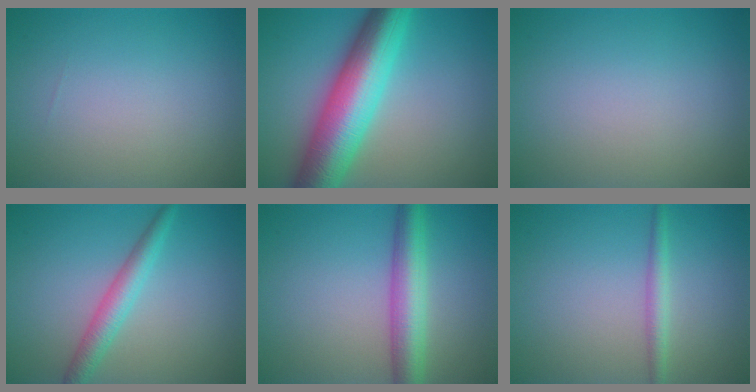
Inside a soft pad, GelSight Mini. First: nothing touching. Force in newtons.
{"total": 10.5, "press": 10.5, "slide": 0.1}
{"total": 0.0}
{"total": 2.9, "press": 2.9, "slide": 0.0}
{"total": 5.1, "press": 5.1, "slide": 0.1}
{"total": 1.7, "press": 1.7, "slide": 0.1}